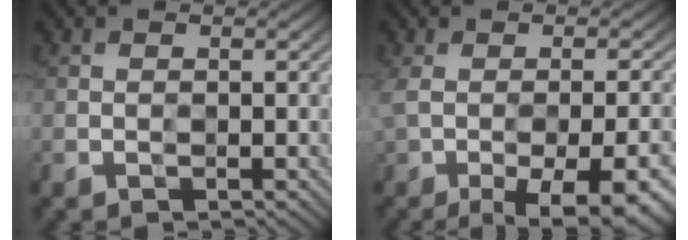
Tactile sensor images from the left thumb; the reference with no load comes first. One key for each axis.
{"total": 13.1, "fx": -5.9, "fy": 4.5, "fz": 10.8, "tx": -0.190, "ty": -0.026, "tz": -0.068}